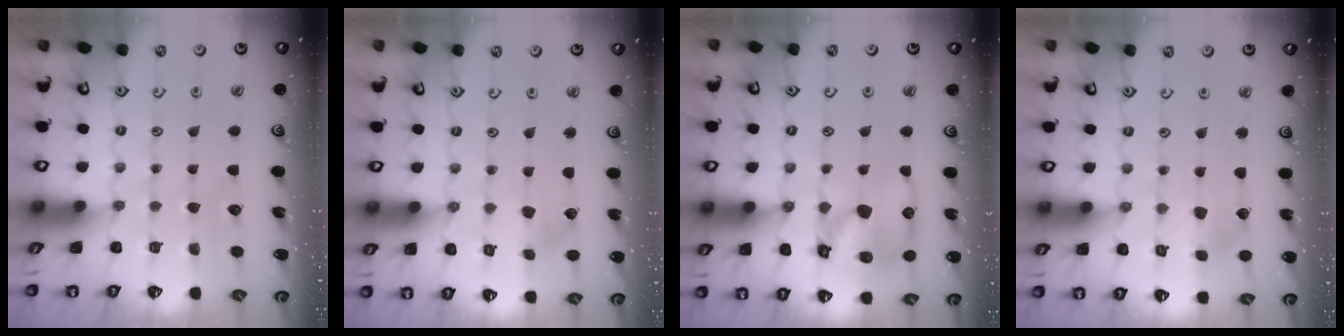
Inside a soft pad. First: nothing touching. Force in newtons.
{"total": 2.5, "press": 2.4, "slide": 0.7}
{"total": 14.6, "press": 14.4, "slide": 2.2}
{"total": 3.0, "press": 3.0, "slide": 0.4}